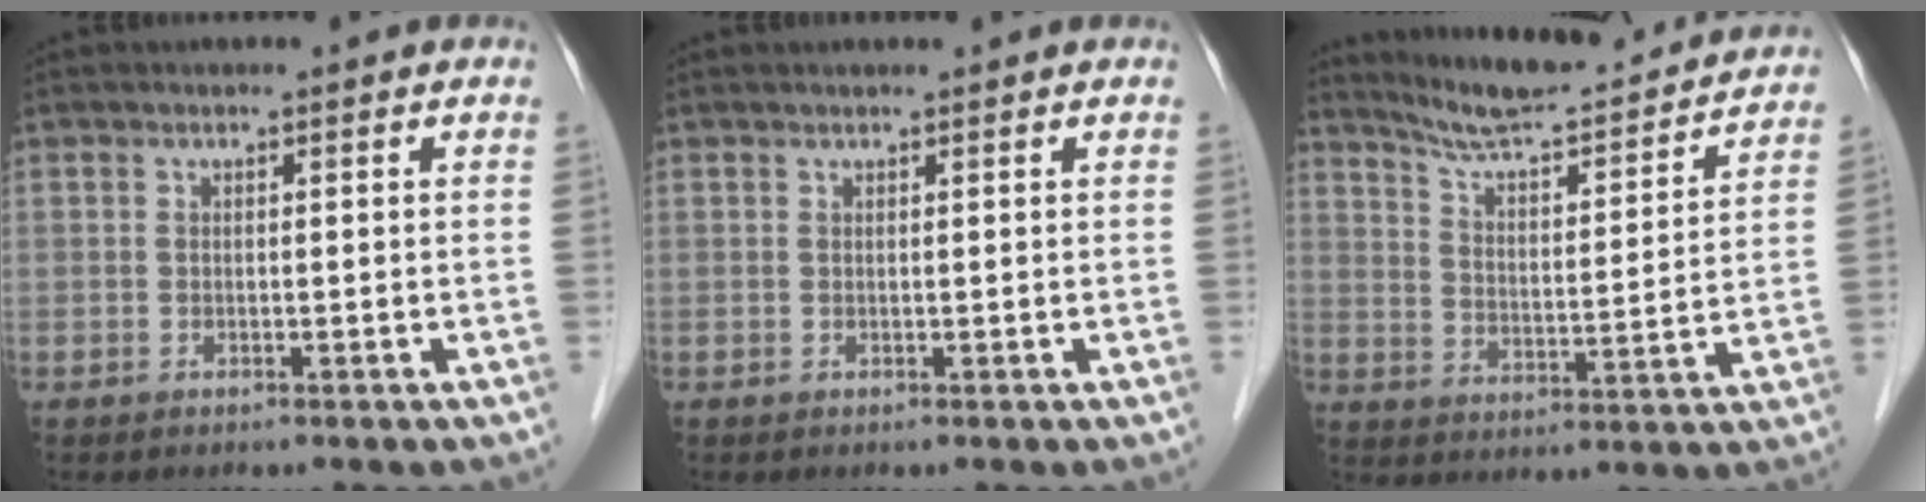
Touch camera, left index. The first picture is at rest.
{"total": 1.4, "force": [1.4, 0.0, 0.4], "torque": [-0.007, 0.014, 0.023]}
{"total": 18.3, "force": [17.1, 1.4, 6.1], "torque": [-0.101, -0.012, 0.246]}